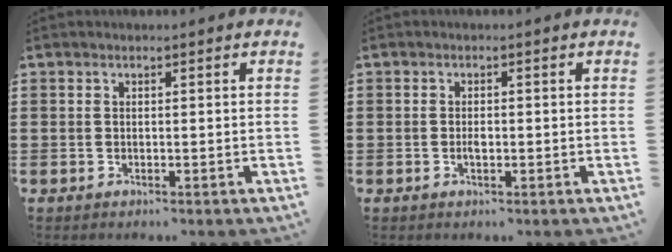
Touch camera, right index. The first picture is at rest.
{"total": 1.3, "force": [-0.3, 0.5, 1.1], "torque": [-0.022, 0.000, -0.005]}